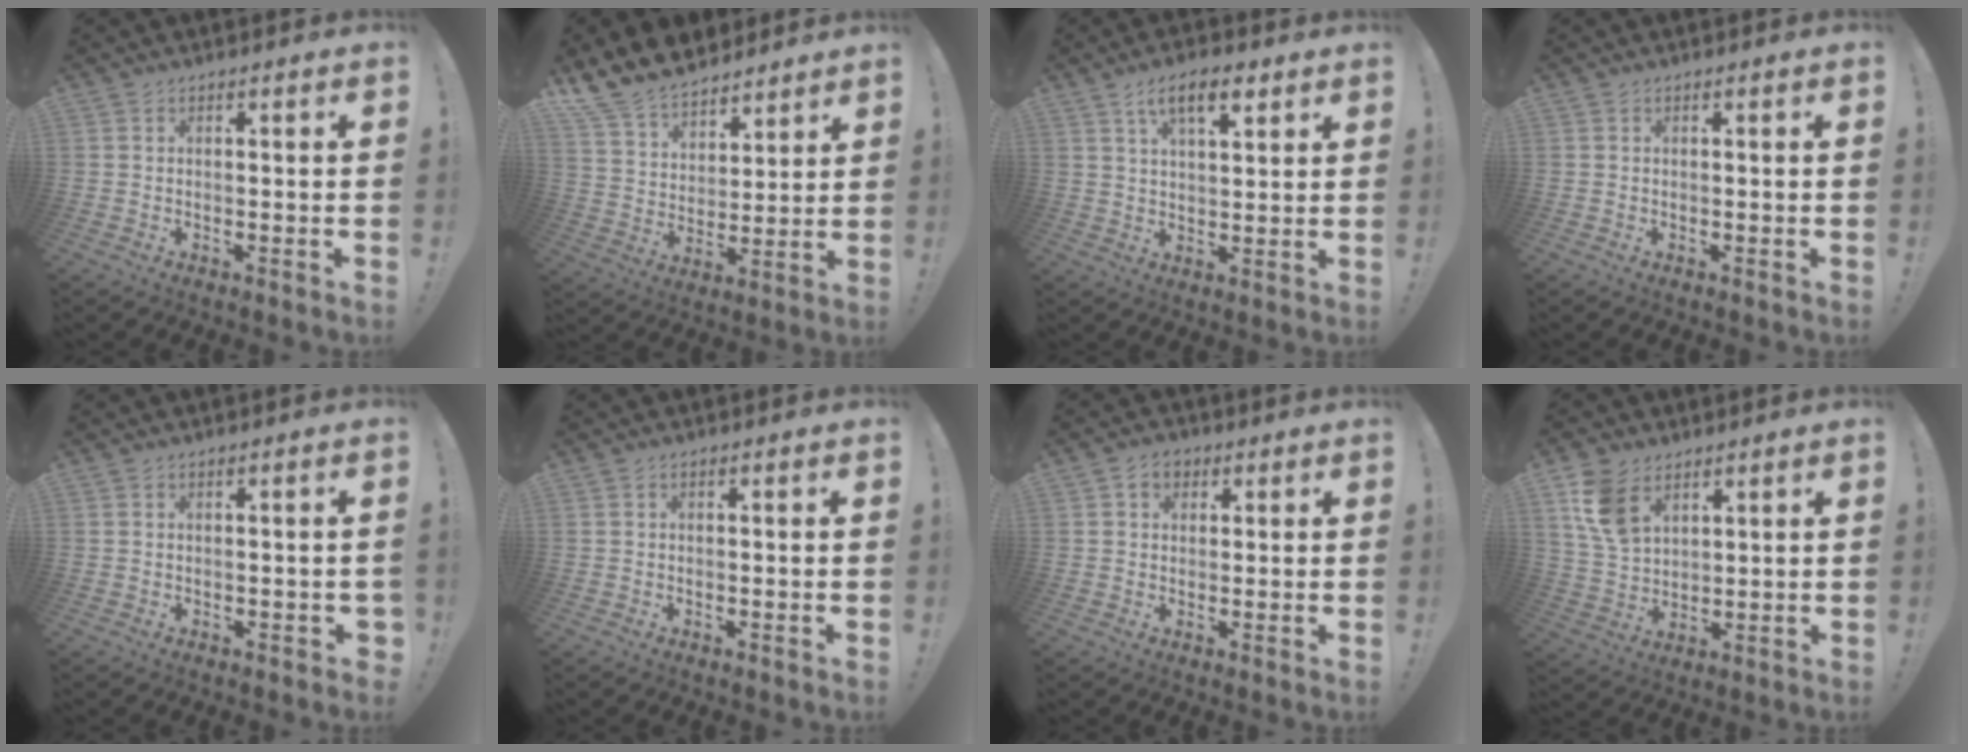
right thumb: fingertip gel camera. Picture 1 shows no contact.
{"total": 12.5, "force": [11.2, 4.7, 3.0], "torque": [-0.078, -0.090, 0.214]}
{"total": 8.3, "force": [4.6, 3.3, 6.1], "torque": [-0.092, -0.012, 0.078]}
{"total": 0.0}
{"total": 0.9, "force": [-0.4, 0.6, 0.6], "torque": [-0.015, 0.006, -0.005]}
{"total": 0.0}
{"total": 4.2, "force": [1.7, 3.2, 2.0], "torque": [-0.024, -0.003, 0.031]}
{"total": 11.0, "force": [6.0, 7.1, 5.9], "torque": [-0.103, -0.022, 0.118]}